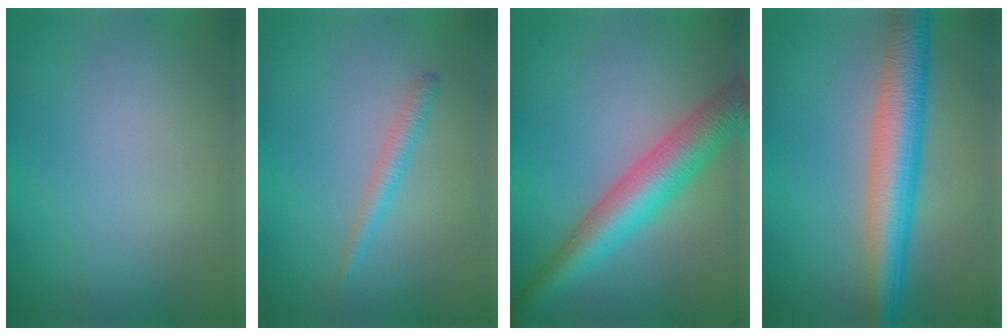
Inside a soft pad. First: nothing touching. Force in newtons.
{"total": 1.5, "press": 1.5, "slide": 0.0}
{"total": 6.3, "press": 6.3, "slide": 0.1}
{"total": 6.5, "press": 6.5, "slide": 0.1}